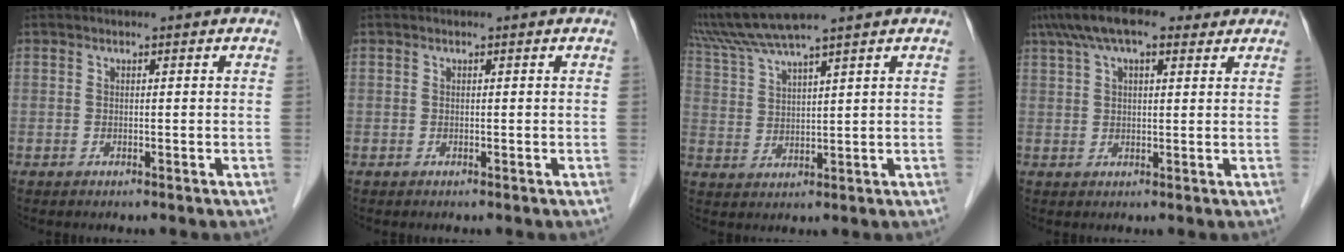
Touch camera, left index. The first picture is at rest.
{"total": 0.0}
{"total": 8.6, "force": [7.6, -1.8, 3.6], "torque": [-0.077, 0.020, 0.151]}
{"total": 11.3, "force": [7.9, 3.7, 7.1], "torque": [-0.136, 0.055, 0.135]}